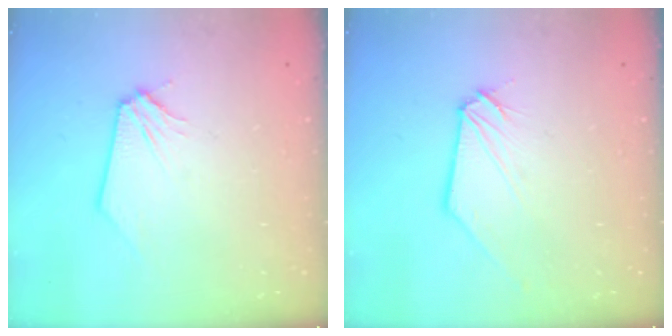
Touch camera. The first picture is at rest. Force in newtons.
{"total": 0.8, "press": 0.8, "slide": 0.1}